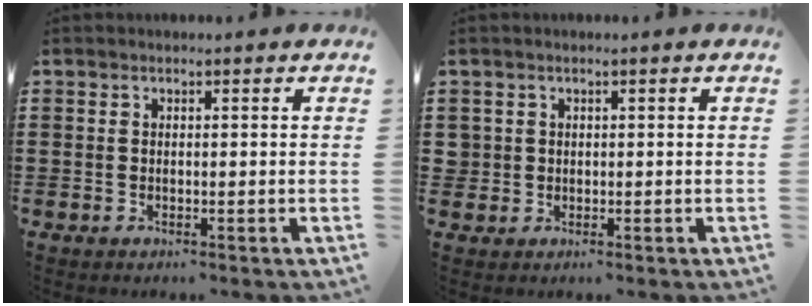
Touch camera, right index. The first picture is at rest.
{"total": 1.3, "force": [0.1, 1.3, 0.1], "torque": [-0.007, 0.006, 0.000]}